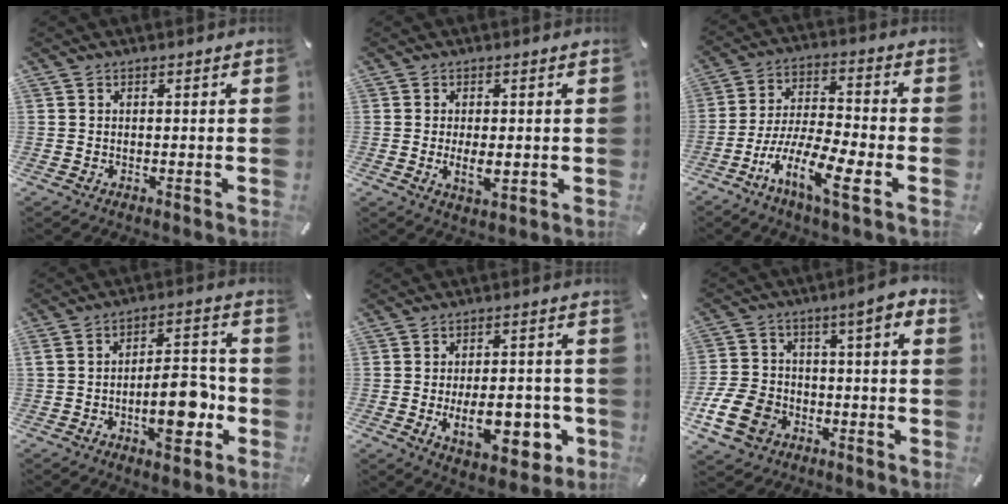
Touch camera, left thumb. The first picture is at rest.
{"total": 5.2, "force": [-0.4, 2.0, 4.8], "torque": [-0.072, -0.005, -0.009]}
{"total": 14.1, "force": [-7.0, 4.0, 11.6], "torque": [-0.223, 0.014, -0.121]}
{"total": 12.7, "force": [-4.2, 5.7, 10.5], "torque": [-0.157, 0.020, -0.068]}
{"total": 14.6, "force": [-3.8, 6.9, 12.3], "torque": [-0.172, -0.005, -0.058]}
{"total": 13.2, "force": [-4.8, 9.4, 7.9], "torque": [-0.156, 0.031, -0.089]}